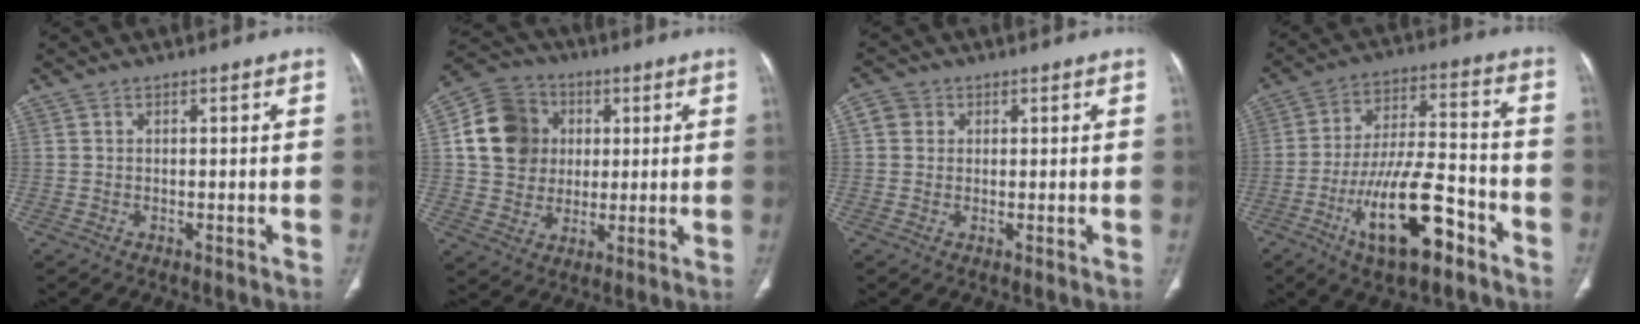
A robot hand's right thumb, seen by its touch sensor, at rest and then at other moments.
{"total": 13.7, "force": [2.5, 12.0, 6.1], "torque": [-0.093, 0.008, 0.043]}
{"total": 3.1, "force": [0.9, 2.8, 1.0], "torque": [-0.006, 0.002, 0.013]}
{"total": 16.2, "force": [-8.1, 5.6, 12.9], "torque": [-0.221, 0.048, -0.134]}